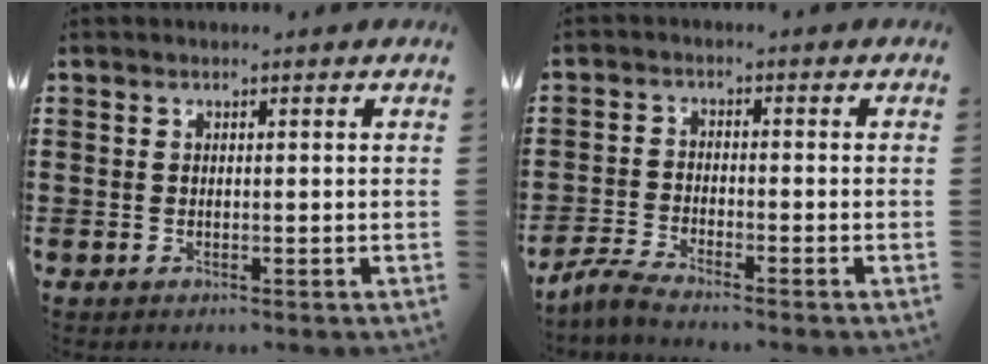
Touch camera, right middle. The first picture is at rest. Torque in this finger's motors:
{"motor_torque": [0.99, -0.25, 0.01, 0.03]}